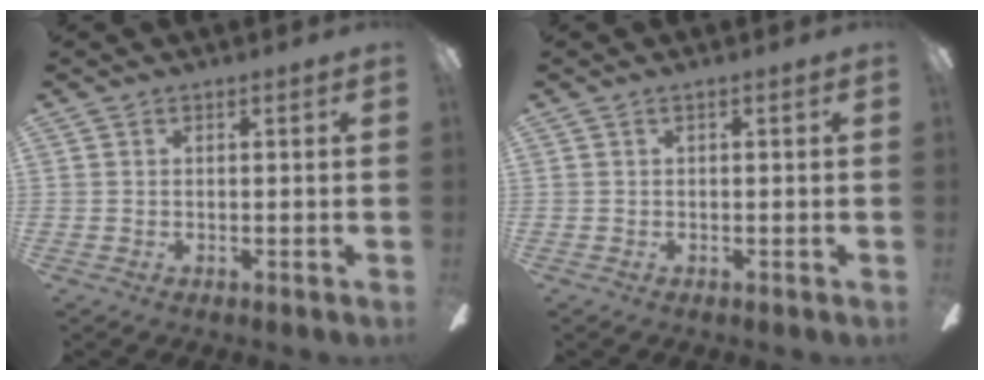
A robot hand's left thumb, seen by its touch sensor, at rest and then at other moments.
{"total": 0.0}